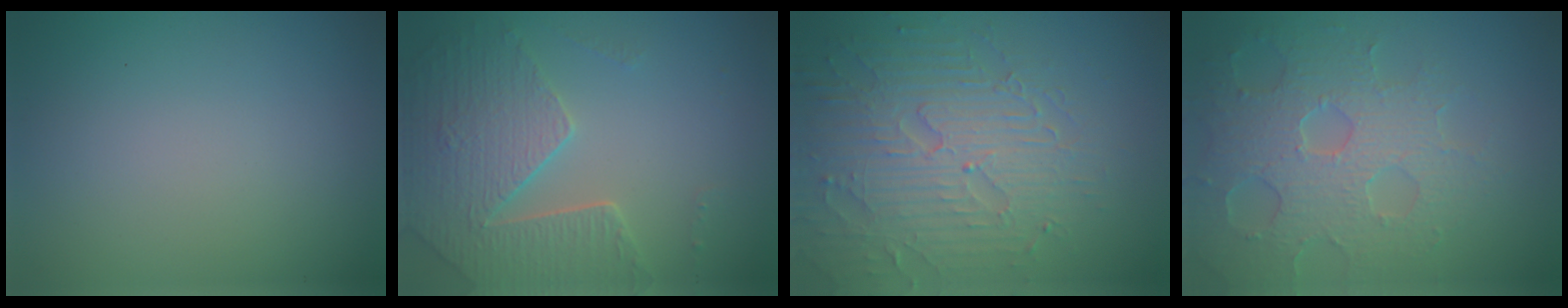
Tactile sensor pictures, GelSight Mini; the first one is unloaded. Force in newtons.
{"total": 5.0, "press": 4.5, "slide": 2.1}
{"total": 6.5, "press": 5.4, "slide": 3.6}
{"total": 6.1, "press": 5.1, "slide": 3.4}